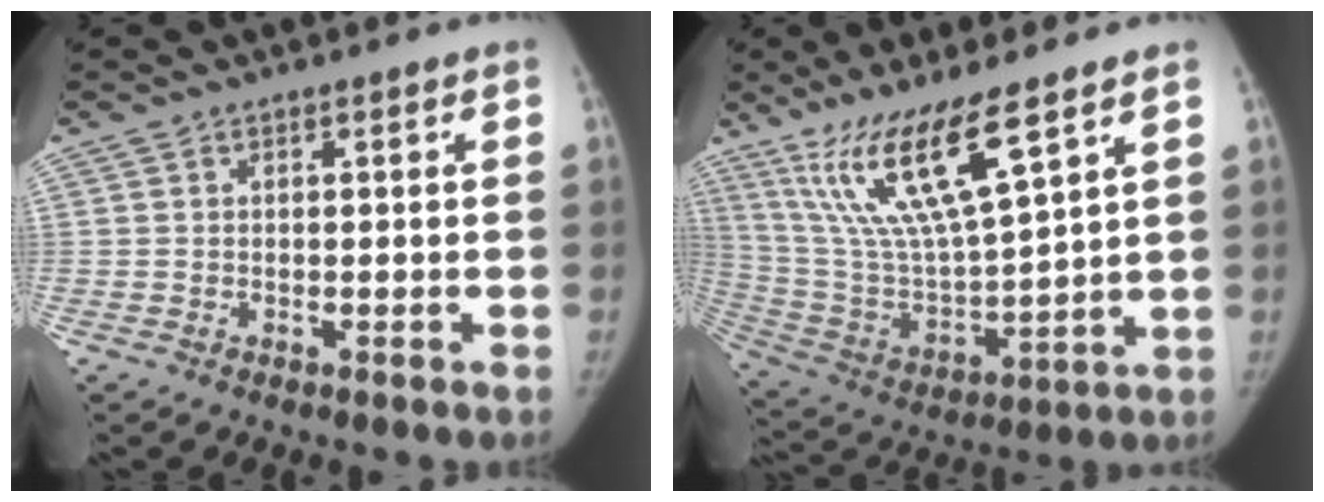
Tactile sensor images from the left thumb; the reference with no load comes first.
{"total": 17.0, "force": [10.5, 2.9, 13.2], "torque": [-0.259, -0.055, 0.216]}